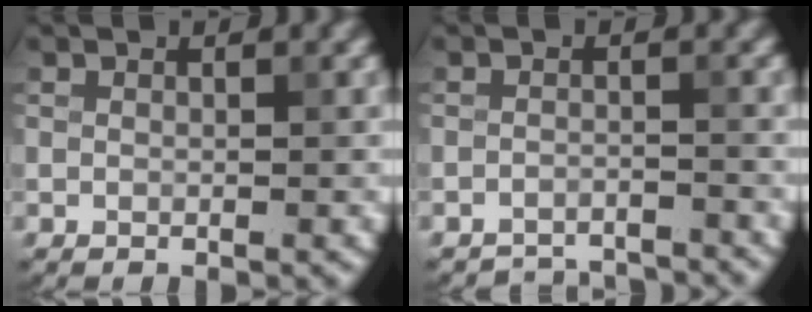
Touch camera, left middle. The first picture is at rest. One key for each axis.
{"total": 4.3, "fx": -4.3, "fy": 0.3, "fz": 0.3, "tx": -0.002, "ty": -0.003, "tz": -0.066}